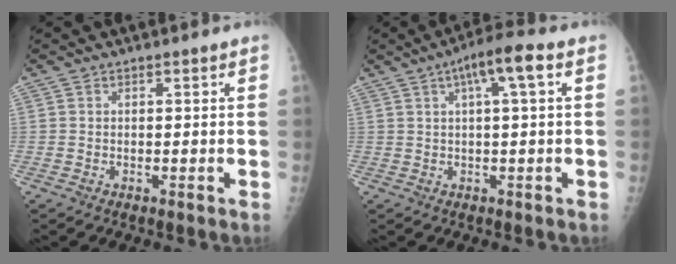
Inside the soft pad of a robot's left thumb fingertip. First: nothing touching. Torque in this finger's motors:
{"motor_torque": [0.58, 0.63, 0.71, 0.01, 0.26]}